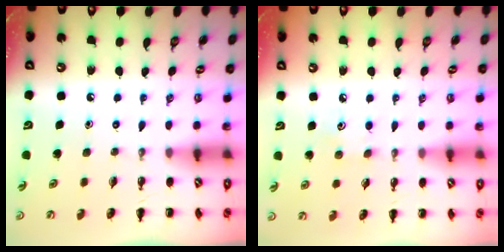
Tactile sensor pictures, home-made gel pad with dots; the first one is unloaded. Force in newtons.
{"total": 4.4, "press": 4.2, "slide": 1.1}